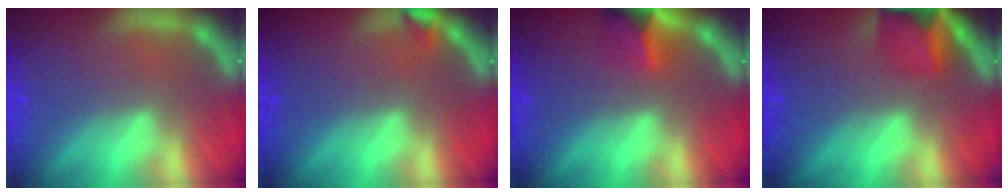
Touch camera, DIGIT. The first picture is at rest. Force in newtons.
{"total": 0.9}
{"total": 3.4}
{"total": 5.4}